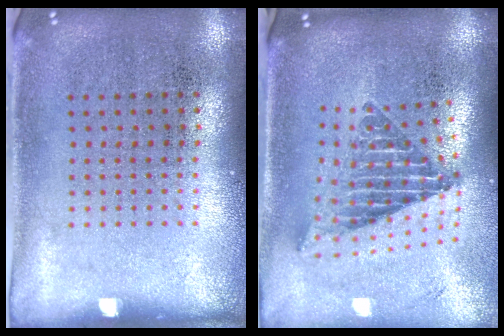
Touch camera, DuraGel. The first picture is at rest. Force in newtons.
{"total": 2.3, "press": 1.5, "slide": 1.7}